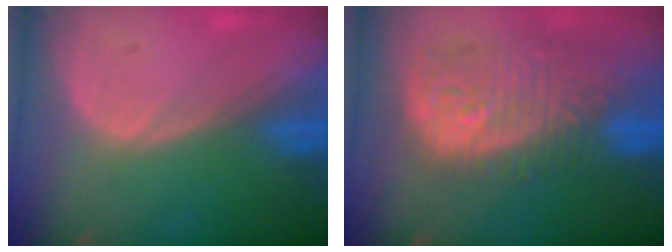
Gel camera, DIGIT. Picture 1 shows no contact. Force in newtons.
{"total": 12.1, "press": 10.8, "slide": 5.5}